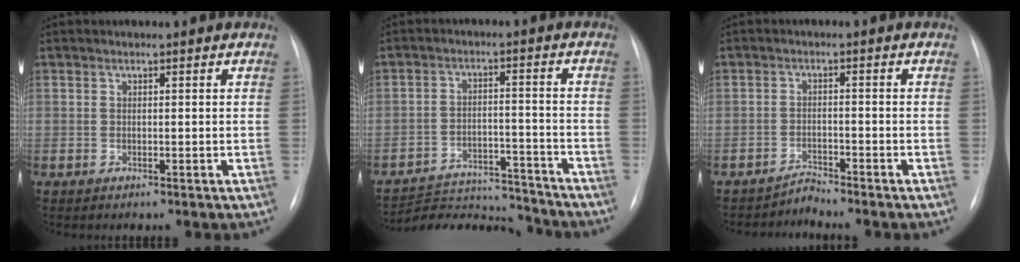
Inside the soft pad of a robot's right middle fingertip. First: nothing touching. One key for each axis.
{"total": 13.6, "fx": -13.4, "fy": 2.0, "fz": 1.3, "tx": -0.017, "ty": 0.016, "tz": -0.198}
{"total": 2.3, "fx": -2.0, "fy": -0.5, "fz": -0.8, "tx": 0.024, "ty": -0.010, "tz": -0.034}